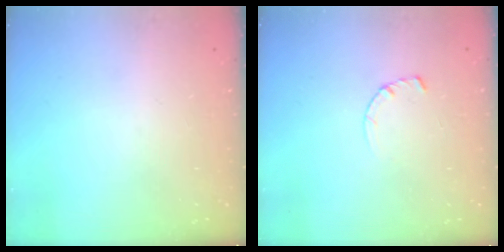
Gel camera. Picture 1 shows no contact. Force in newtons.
{"total": 3.3, "press": 3.3, "slide": 0.3}